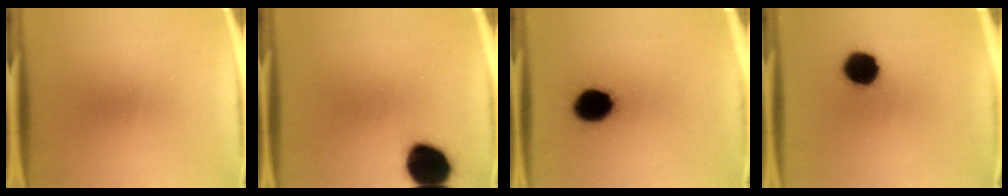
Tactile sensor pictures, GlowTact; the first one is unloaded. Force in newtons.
{"total": 15.1}
{"total": 12.0}
{"total": 11.5}